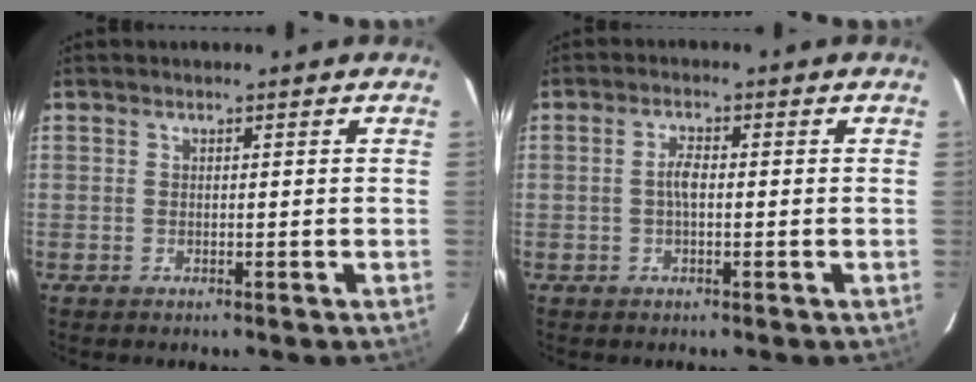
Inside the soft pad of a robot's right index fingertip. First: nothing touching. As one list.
[{"total": 2.4, "force": [-0.3, 0.9, 2.2], "torque": [-0.044, 0.005, -0.004]}]